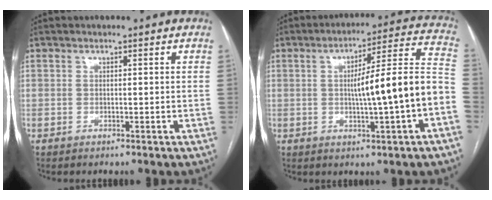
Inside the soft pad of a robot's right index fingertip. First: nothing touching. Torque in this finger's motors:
{"motor_torque": [1.04, -0.22, 0.78, 0.16]}